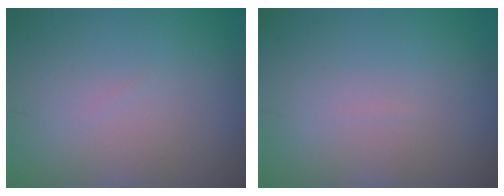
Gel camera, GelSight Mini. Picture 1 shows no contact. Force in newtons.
{"total": 0.0}